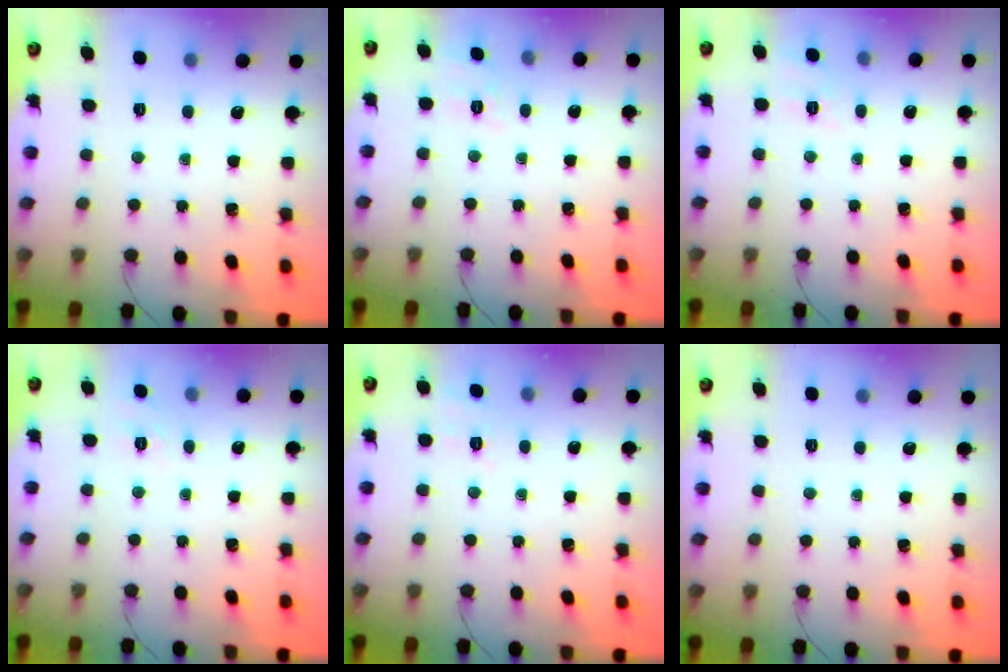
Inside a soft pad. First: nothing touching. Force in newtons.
{"total": 3.4, "press": 2.9, "slide": 1.7}
{"total": 8.1, "press": 7.9, "slide": 1.9}
{"total": 2.6, "press": 2.0, "slide": 1.7}
{"total": 2.7, "press": 1.6, "slide": 2.1}
{"total": 0.0}